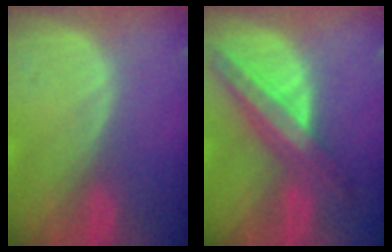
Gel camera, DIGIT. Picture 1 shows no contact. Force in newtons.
{"total": 8.8, "press": 7.6, "slide": 4.4}